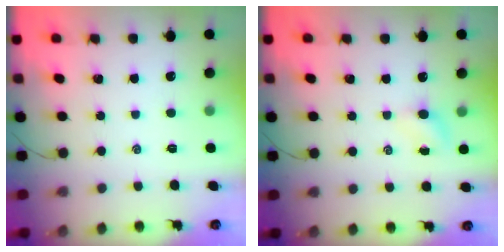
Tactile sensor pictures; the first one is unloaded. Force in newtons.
{"total": 3.5, "press": 3.3, "slide": 1.1}